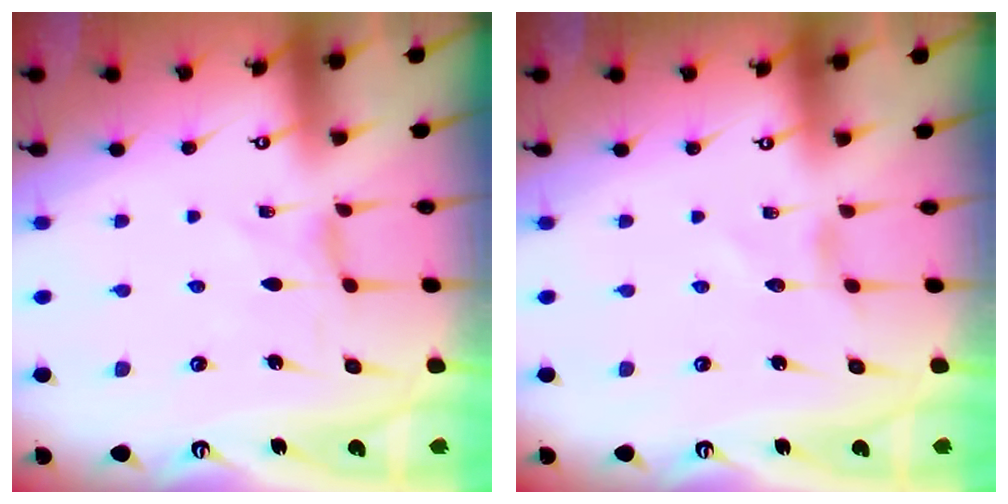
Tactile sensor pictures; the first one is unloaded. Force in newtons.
{"total": 0.0}